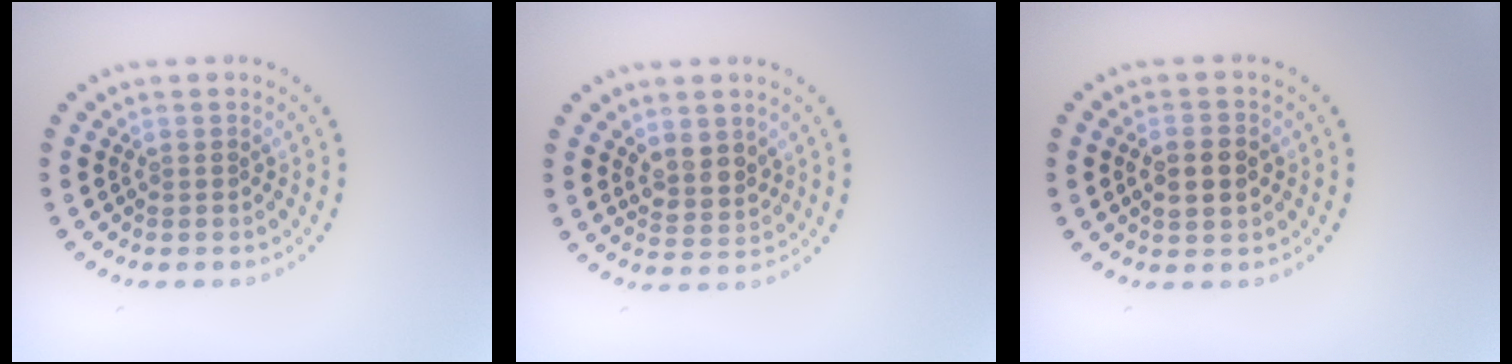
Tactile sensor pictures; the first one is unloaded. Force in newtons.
{"total": 2.4, "press": 2.1, "slide": 1.2}
{"total": 2.8, "press": 2.8, "slide": 0.2}